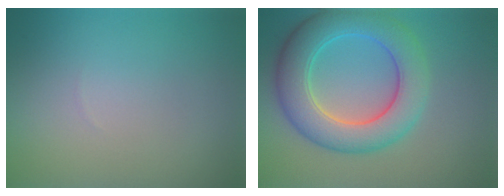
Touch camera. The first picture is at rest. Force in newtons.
{"total": 7.5, "press": 7.5, "slide": 0.2}